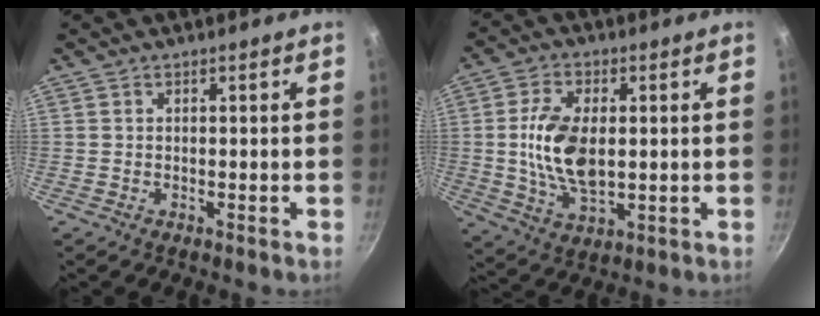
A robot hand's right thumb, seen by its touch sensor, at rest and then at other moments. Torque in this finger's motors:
{"motor_torque": [2.06, 1.80, 1.64, -0.83, 0.13]}